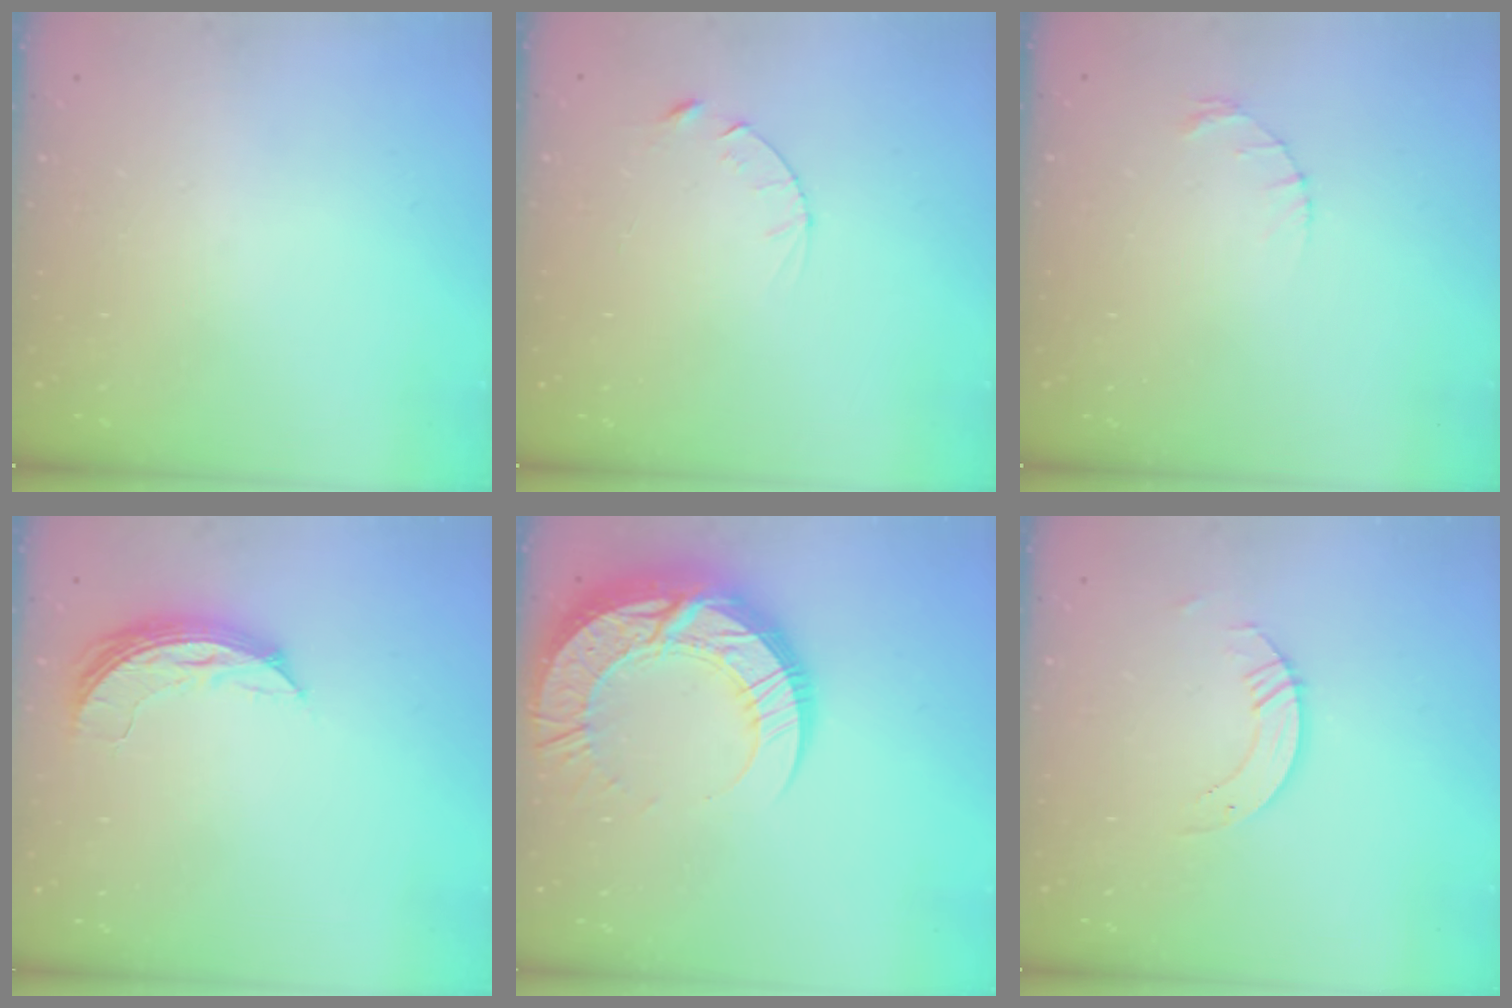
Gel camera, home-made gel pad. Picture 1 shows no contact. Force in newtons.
{"total": 4.1, "press": 4.0, "slide": 0.4}
{"total": 1.2, "press": 1.1, "slide": 0.2}
{"total": 8.2, "press": 8.2, "slide": 0.1}
{"total": 22.5, "press": 22.4, "slide": 1.8}
{"total": 3.4, "press": 3.4, "slide": 0.1}